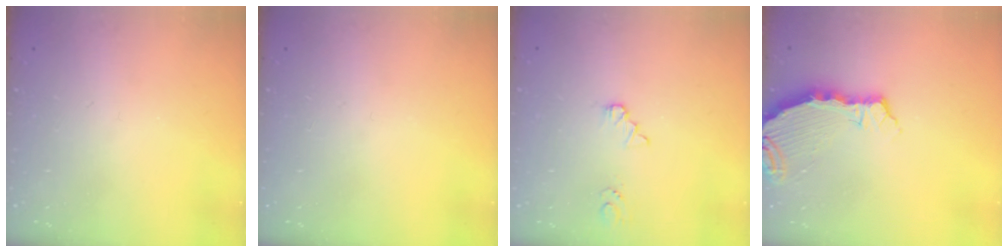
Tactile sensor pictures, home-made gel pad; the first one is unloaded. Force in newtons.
{"total": 0.0}
{"total": 1.3, "press": 1.3, "slide": 0.2}
{"total": 7.2, "press": 6.2, "slide": 3.7}